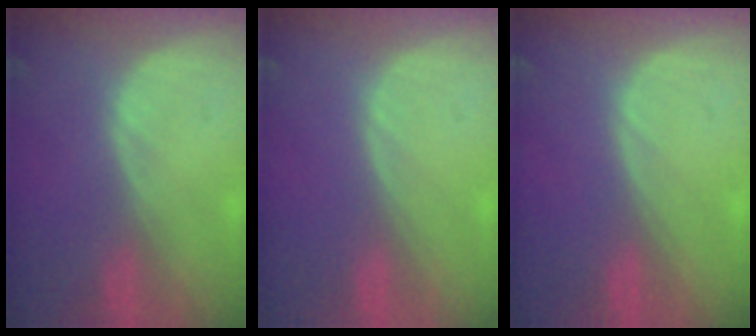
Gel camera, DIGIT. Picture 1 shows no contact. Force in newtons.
{"total": 0.0}
{"total": 0.0}